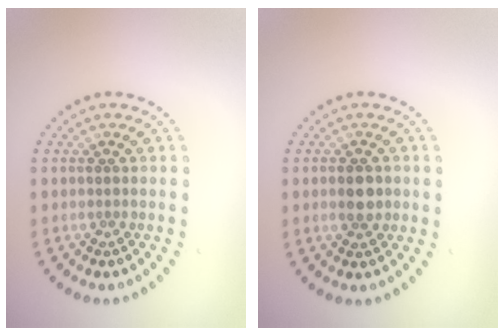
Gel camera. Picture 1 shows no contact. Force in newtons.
{"total": 2.7, "press": 2.7, "slide": 0.1}